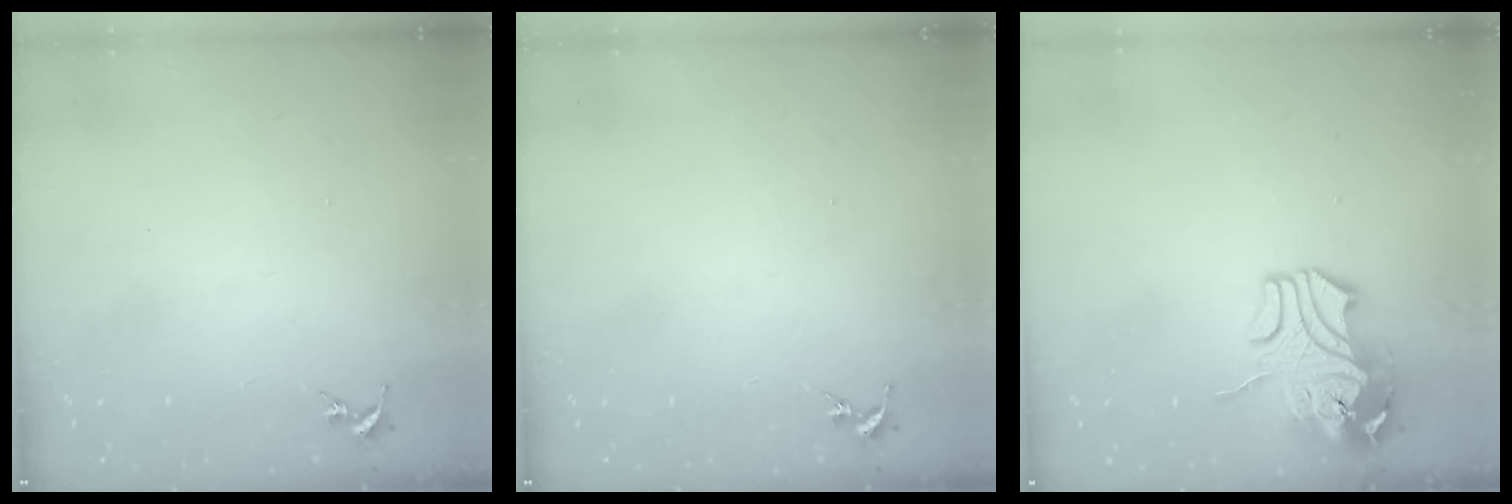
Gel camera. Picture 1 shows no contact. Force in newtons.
{"total": 0.0}
{"total": 12.4, "press": 12.3, "slide": 2.0}